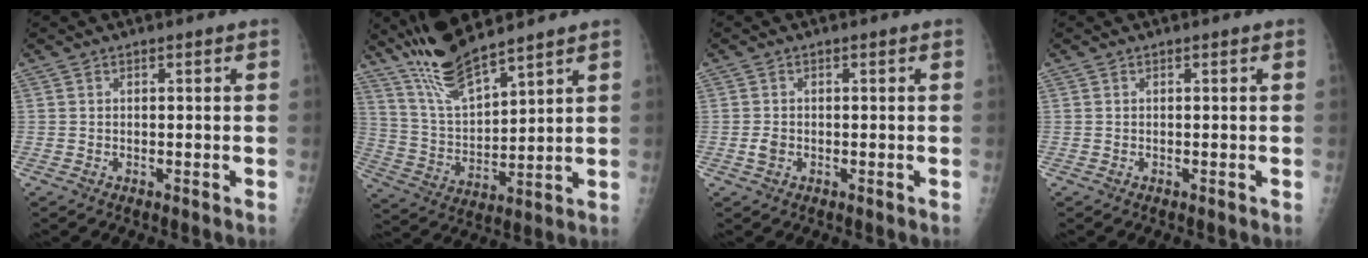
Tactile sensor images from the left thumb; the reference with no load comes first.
{"total": 12.5, "force": [10.4, 2.2, 6.6], "torque": [-0.120, -0.053, 0.212]}
{"total": 1.7, "force": [-0.5, 1.3, 1.0], "torque": [-0.017, 0.002, -0.008]}
{"total": 0.0}